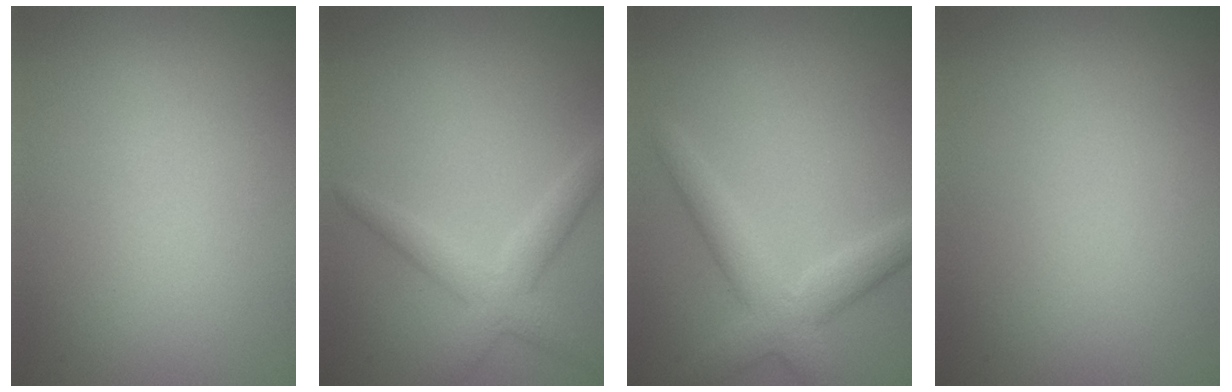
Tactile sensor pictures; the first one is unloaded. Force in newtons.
{"total": 3.1, "press": 3.0, "slide": 0.2}
{"total": 4.1, "press": 4.1, "slide": 0.2}
{"total": 0.0}